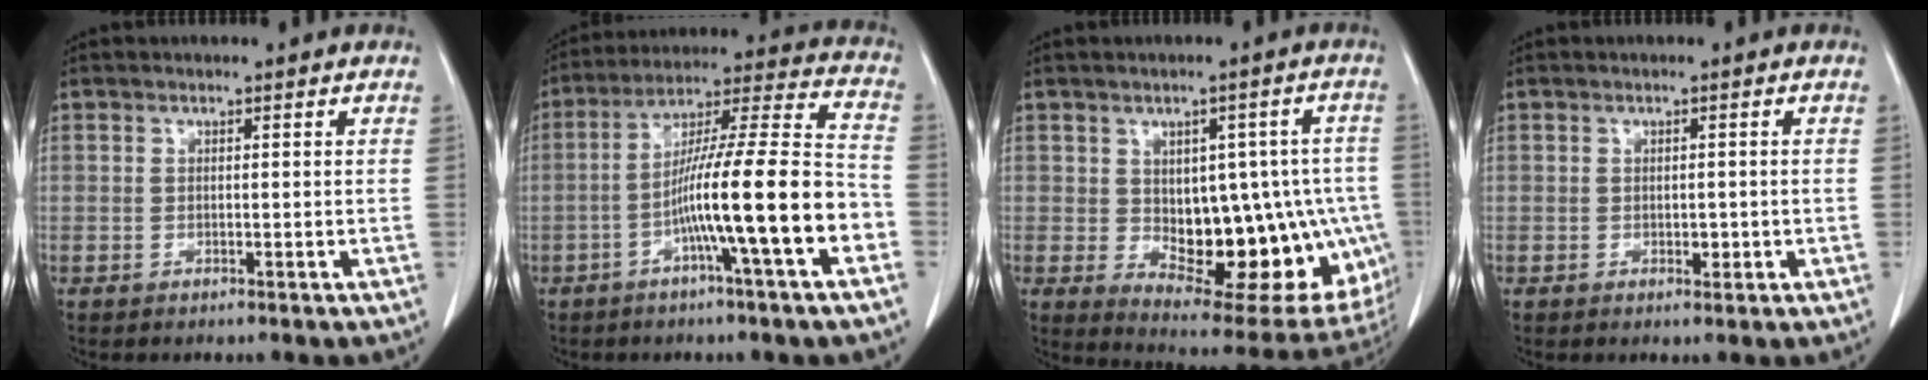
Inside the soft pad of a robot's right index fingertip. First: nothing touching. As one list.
[{"total": 14.4, "force": [-5.0, -0.5, 13.5], "torque": [-0.232, 0.012, -0.087]}, {"total": 20.6, "force": [-2.9, 10.3, 17.5], "torque": [-0.175, 0.017, -0.006]}, {"total": 1.3, "force": [-0.3, 0.8, 1.0], "torque": [-0.014, 0.000, -0.001]}]